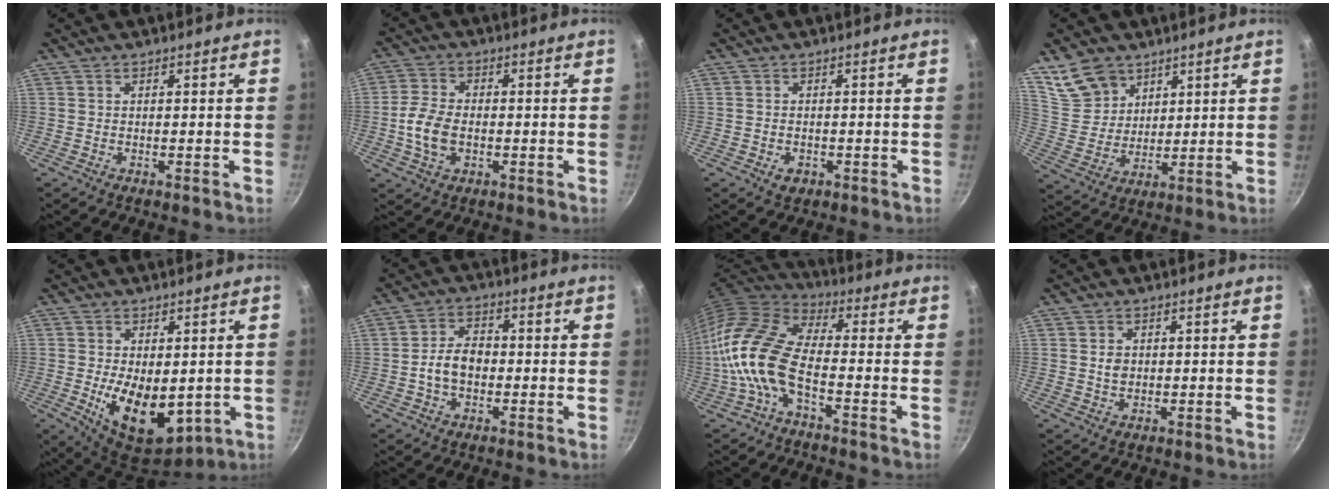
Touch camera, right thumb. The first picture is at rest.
{"total": 7.5, "force": [-1.2, 4.9, 5.6], "torque": [-0.110, 0.011, -0.028]}
{"total": 2.4, "force": [-0.9, 1.8, 1.4], "torque": [-0.021, 0.006, -0.010]}
{"total": 9.9, "force": [6.3, 6.7, 3.5], "torque": [-0.037, -0.021, 0.135]}
{"total": 14.1, "force": [-1.7, 8.5, 11.1], "torque": [-0.151, -0.020, -0.003]}
{"total": 6.7, "force": [-1.1, 4.7, 4.7], "torque": [-0.065, 0.023, -0.025]}
{"total": 13.9, "force": [-3.9, 6.5, 11.6], "torque": [-0.233, 0.035, -0.098]}
{"total": 2.6, "force": [0.2, 2.0, 1.6], "torque": [-0.020, 0.002, 0.003]}